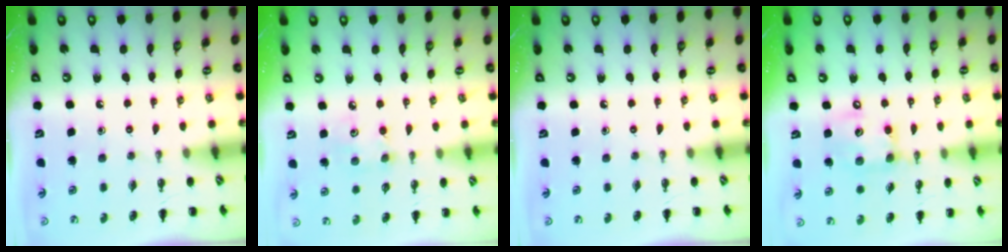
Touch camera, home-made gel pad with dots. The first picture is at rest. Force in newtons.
{"total": 3.9, "press": 3.8, "slide": 0.6}
{"total": 0.0}
{"total": 11.1, "press": 11.0, "slide": 1.3}